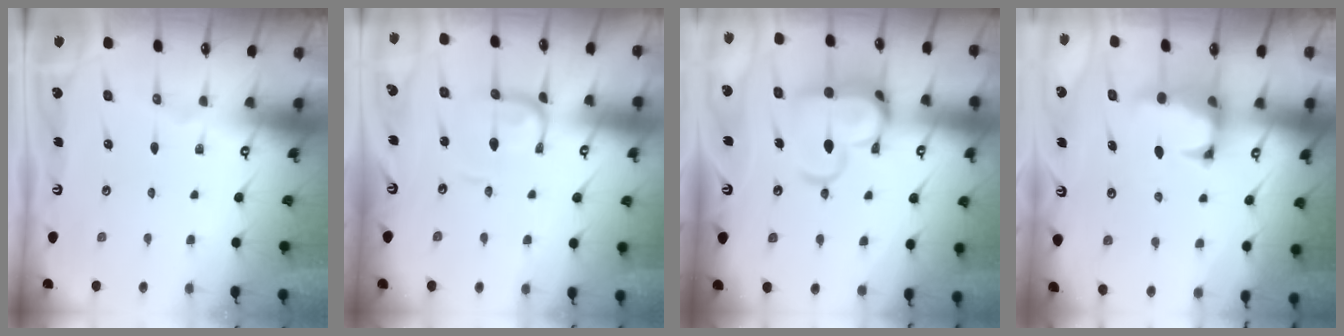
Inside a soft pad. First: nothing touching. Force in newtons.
{"total": 1.0, "press": 0.9, "slide": 0.4}
{"total": 11.0, "press": 10.9, "slide": 1.7}
{"total": 1.6, "press": 1.1, "slide": 1.1}